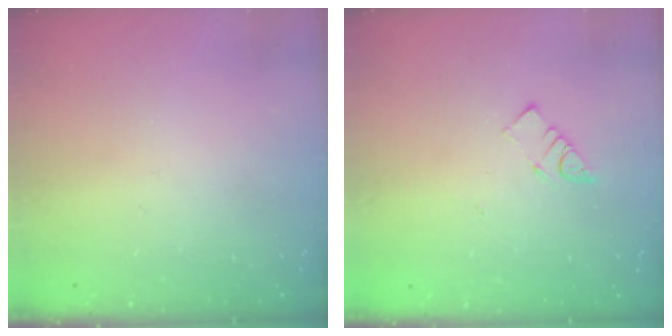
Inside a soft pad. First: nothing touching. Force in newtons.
{"total": 3.9, "press": 3.9, "slide": 0.5}